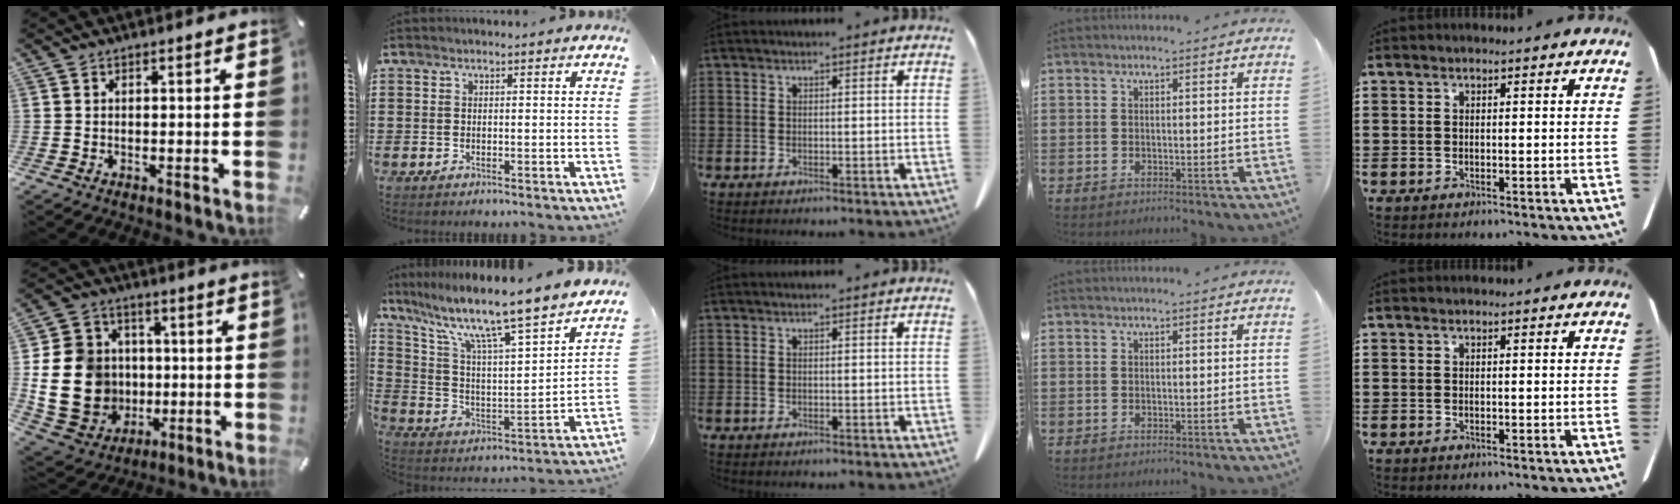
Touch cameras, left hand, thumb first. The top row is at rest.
{"thumb": {"total": 19.0, "force": [-0.8, 16.9, 8.7], "torque": [-0.184, 0.012, -0.003]}, "index": {"total": 11.3, "force": [9.2, 0.3, 6.4], "torque": [-0.152, -0.070, 0.146]}}